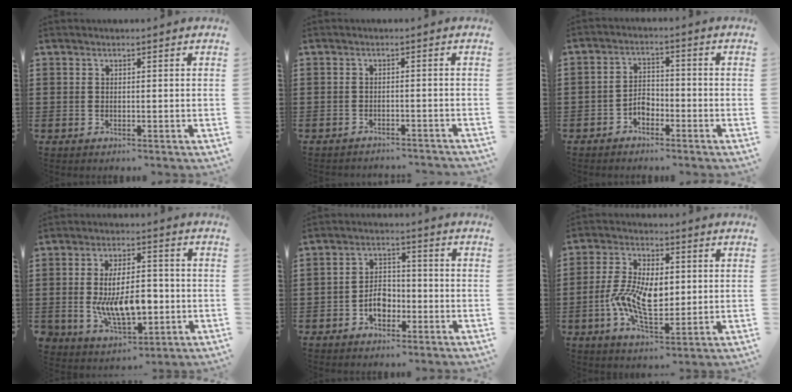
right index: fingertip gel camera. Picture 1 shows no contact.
{"total": 1.7, "force": [-1.7, 0.0, 0.1], "torque": [-0.008, 0.002, -0.036]}
{"total": 2.8, "force": [-1.9, 1.7, 1.2], "torque": [-0.028, 0.003, -0.039]}
{"total": 10.2, "force": [-1.3, 5.2, 8.7], "torque": [-0.168, -0.004, -0.027]}
{"total": 4.4, "force": [-1.8, 3.0, 2.7], "torque": [-0.045, 0.001, -0.034]}
{"total": 9.8, "force": [-0.8, 4.8, 8.5], "torque": [-0.187, 0.001, -0.017]}